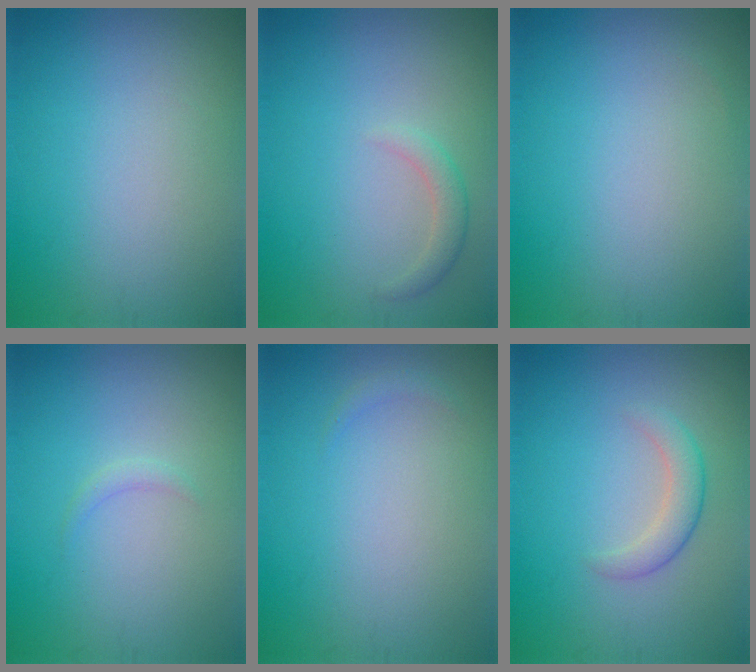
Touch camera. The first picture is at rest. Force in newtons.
{"total": 1.6, "press": 1.6, "slide": 0.1}
{"total": 0.0}
{"total": 0.7, "press": 0.7, "slide": 0.0}
{"total": 0.6, "press": 0.6, "slide": 0.0}
{"total": 2.3, "press": 2.3, "slide": 0.1}